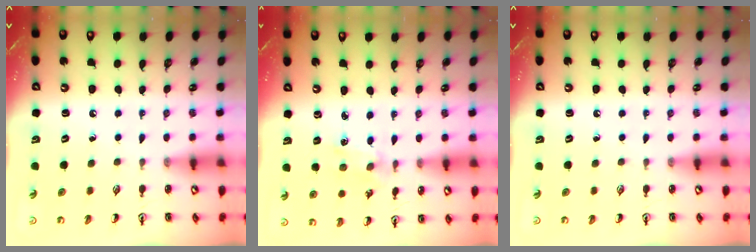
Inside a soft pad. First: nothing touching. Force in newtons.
{"total": 2.0, "press": 2.0, "slide": 0.4}
{"total": 0.0}